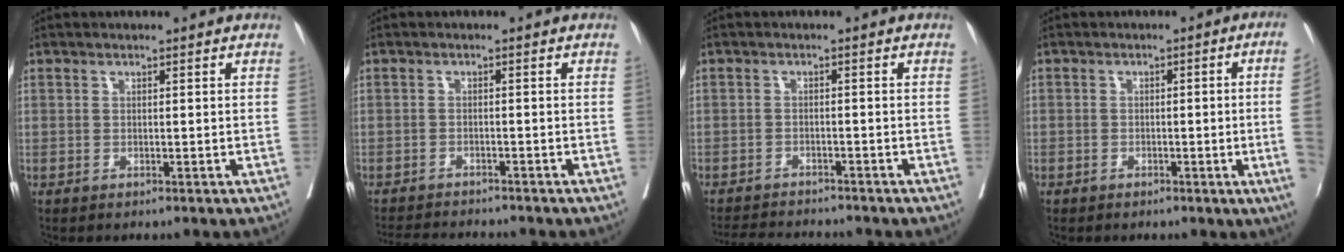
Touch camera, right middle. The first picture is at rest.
{"total": 6.9, "force": [-6.6, 0.4, 1.9], "torque": [-0.026, -0.008, -0.102]}
{"total": 8.0, "force": [-7.7, 0.9, 2.3], "torque": [-0.035, -0.007, -0.114]}
{"total": 6.1, "force": [-0.6, -1.0, 6.0], "torque": [-0.064, 0.002, -0.009]}